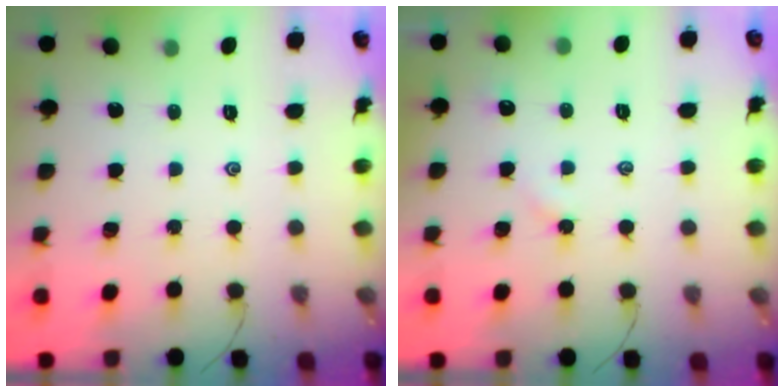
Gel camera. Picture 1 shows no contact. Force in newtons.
{"total": 4.0, "press": 4.0, "slide": 0.4}